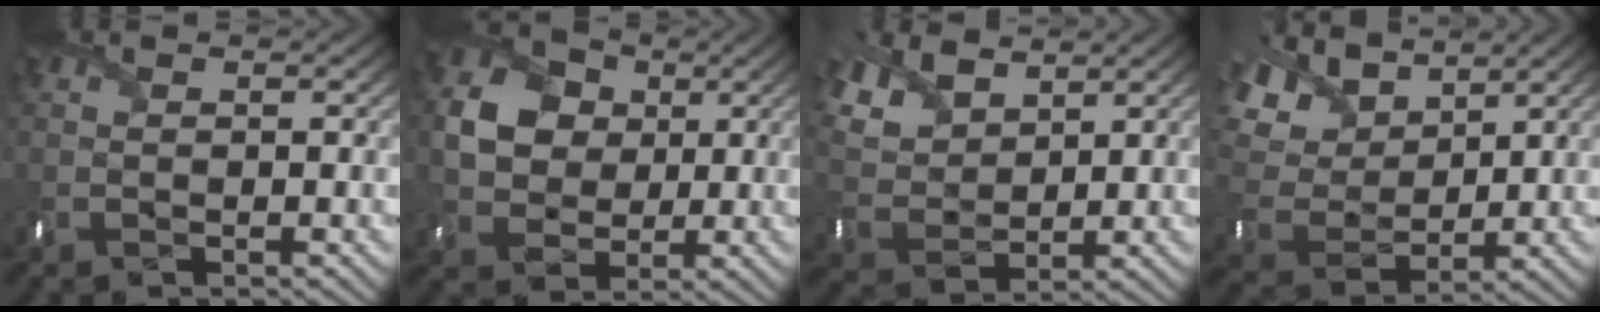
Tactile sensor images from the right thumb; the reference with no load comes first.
{"total": 8.2, "force": [1.8, 6.8, 4.2], "torque": [-0.091, 0.002, 0.017]}
{"total": 8.3, "force": [5.4, 4.5, 4.4], "torque": [-0.139, 0.011, 0.100]}
{"total": 12.4, "force": [6.9, 7.5, 7.1], "torque": [-0.215, 0.035, 0.126]}